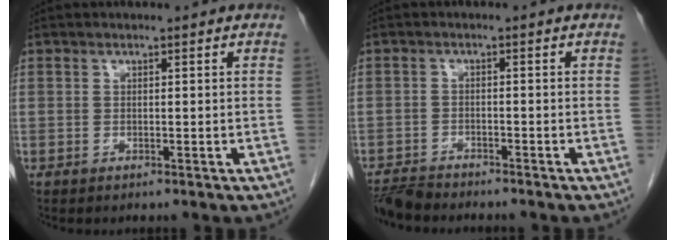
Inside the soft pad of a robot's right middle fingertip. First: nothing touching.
{"total": 4.2, "force": [-4.1, 0.2, 0.7], "torque": [-0.007, -0.016, -0.075]}